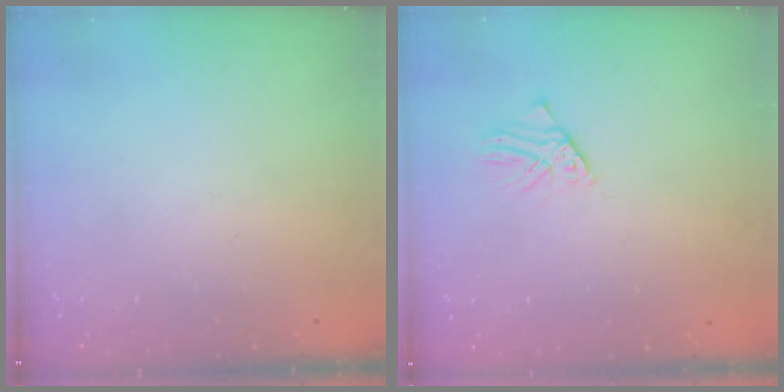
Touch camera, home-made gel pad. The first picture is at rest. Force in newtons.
{"total": 1.3, "press": 1.3, "slide": 0.0}